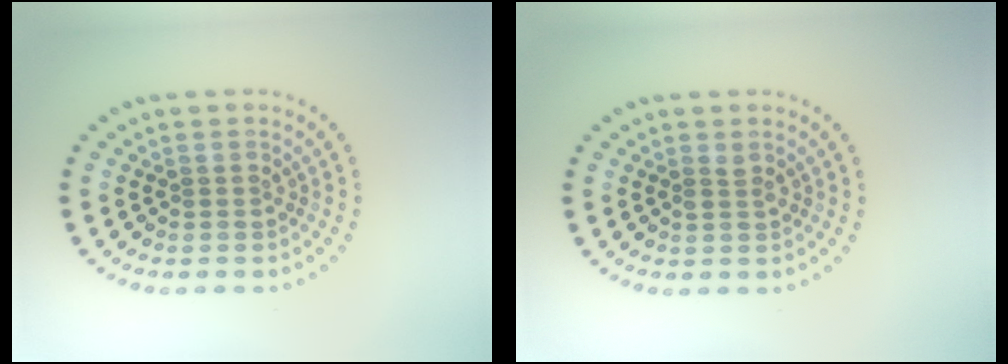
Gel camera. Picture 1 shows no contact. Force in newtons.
{"total": 0.6, "press": 0.6, "slide": 0.2}